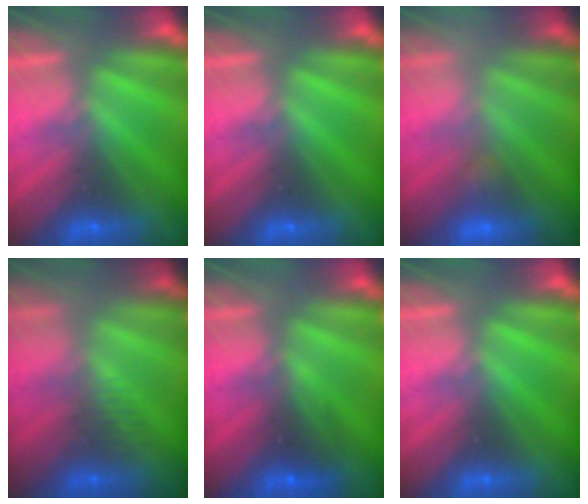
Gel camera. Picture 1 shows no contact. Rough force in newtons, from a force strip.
{"total": 0.0}
{"total": 2.2}
{"total": 2.5}
{"total": 2.6}
{"total": 0.0}